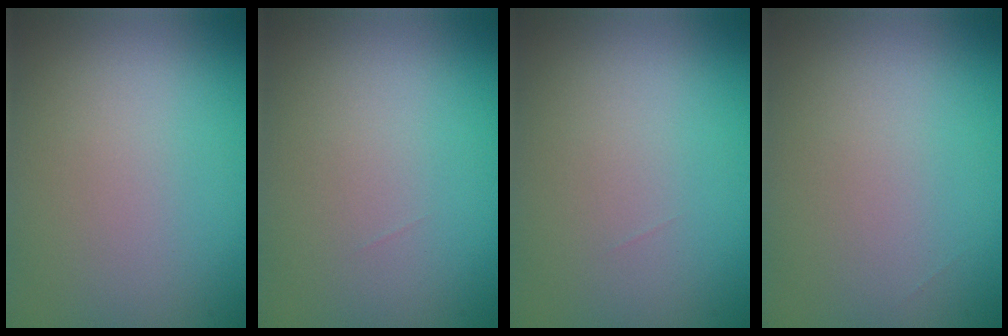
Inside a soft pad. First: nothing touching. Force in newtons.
{"total": 0.0}
{"total": 0.0}
{"total": 0.0}